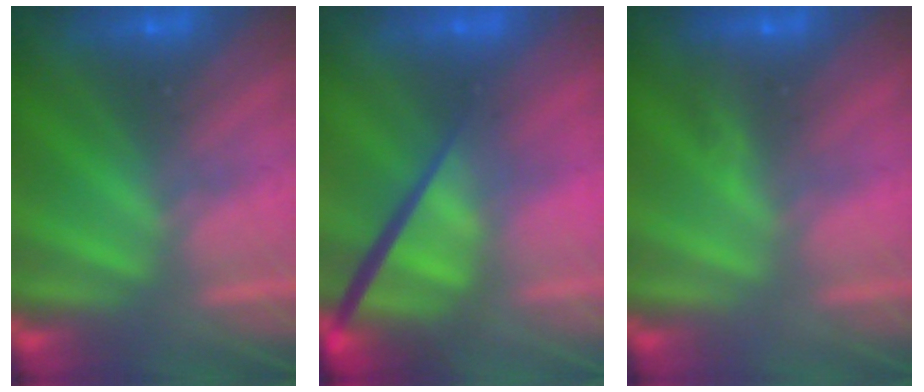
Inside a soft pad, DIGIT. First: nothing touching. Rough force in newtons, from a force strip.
{"total": 4.2}
{"total": 3.0}